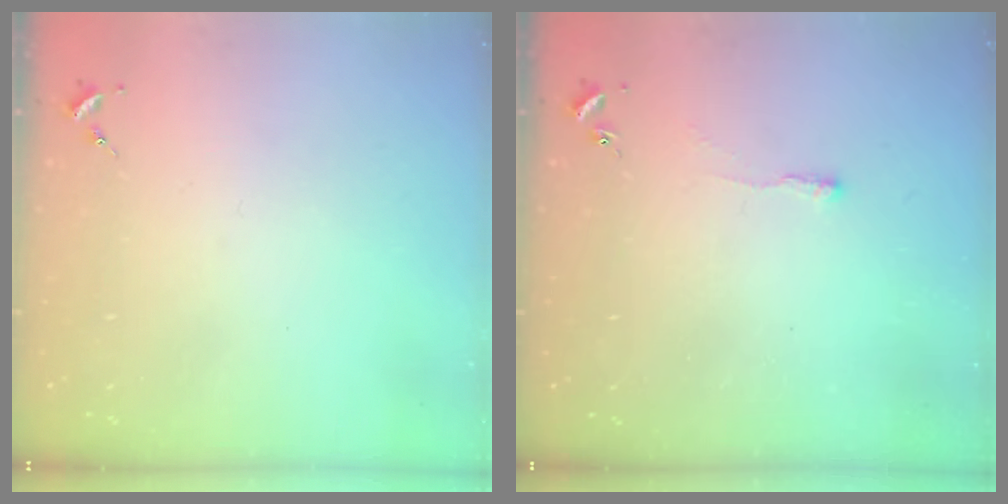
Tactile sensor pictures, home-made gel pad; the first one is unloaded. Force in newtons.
{"total": 2.5, "press": 2.5, "slide": 0.5}